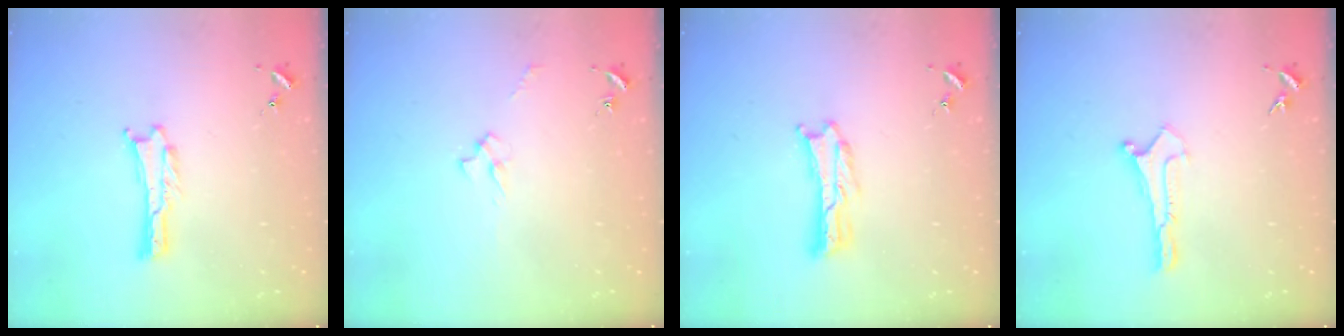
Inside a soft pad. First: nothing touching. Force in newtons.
{"total": 2.4, "press": 2.4, "slide": 0.4}
{"total": 1.0, "press": 1.0, "slide": 0.2}
{"total": 0.0}